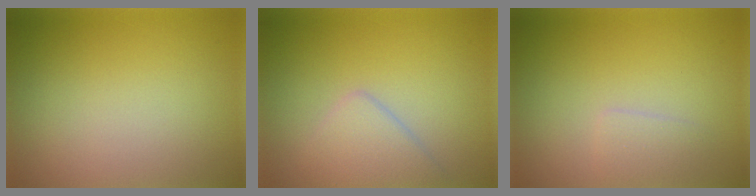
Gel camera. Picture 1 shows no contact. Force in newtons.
{"total": 2.7, "press": 2.7, "slide": 0.1}
{"total": 1.2, "press": 1.2, "slide": 0.1}